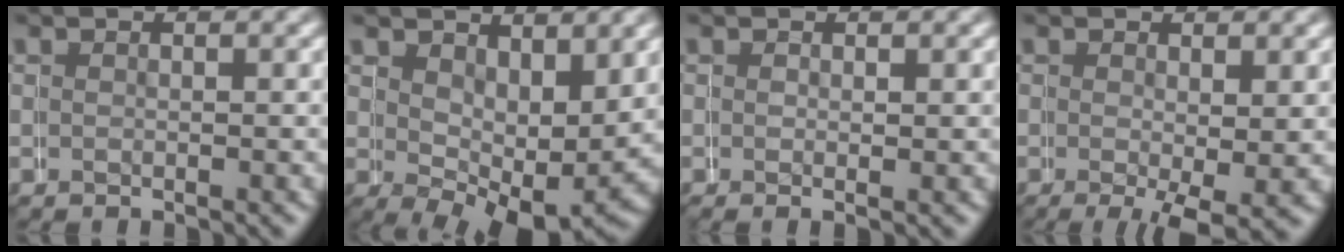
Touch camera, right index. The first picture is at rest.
{"total": 6.2, "force": [-0.2, 3.0, 5.5], "torque": [-0.077, -0.035, 0.010]}
{"total": 0.5, "force": [0.1, 0.1, 0.5], "torque": [-0.013, -0.004, 0.001]}
{"total": 3.4, "force": [-1.3, 0.8, 3.1], "torque": [-0.044, -0.021, -0.013]}